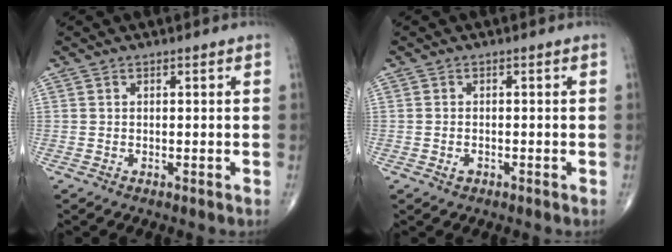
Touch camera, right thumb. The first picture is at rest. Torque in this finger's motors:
{"motor_torque": [-0.16, 0.13, -0.20, -0.11, -0.04]}